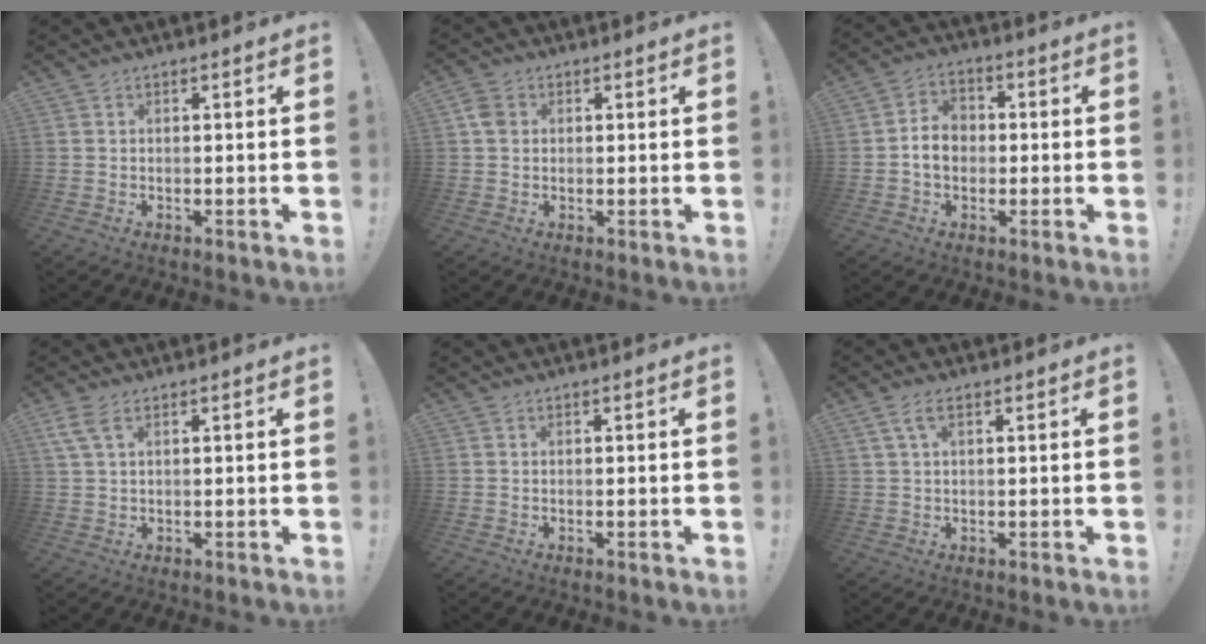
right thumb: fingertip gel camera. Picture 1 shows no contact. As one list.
[{"total": 3.8, "force": [0.7, 3.1, 2.0], "torque": [-0.027, 0.003, 0.014]}, {"total": 8.0, "force": [-0.9, 6.5, 4.6], "torque": [-0.071, 0.019, -0.014]}, {"total": 4.5, "force": [2.2, 1.8, 3.5], "torque": [-0.078, 0.004, 0.045]}, {"total": 0.0}, {"total": 4.1, "force": [1.6, 1.6, 3.4], "torque": [-0.067, 0.005, 0.030]}]